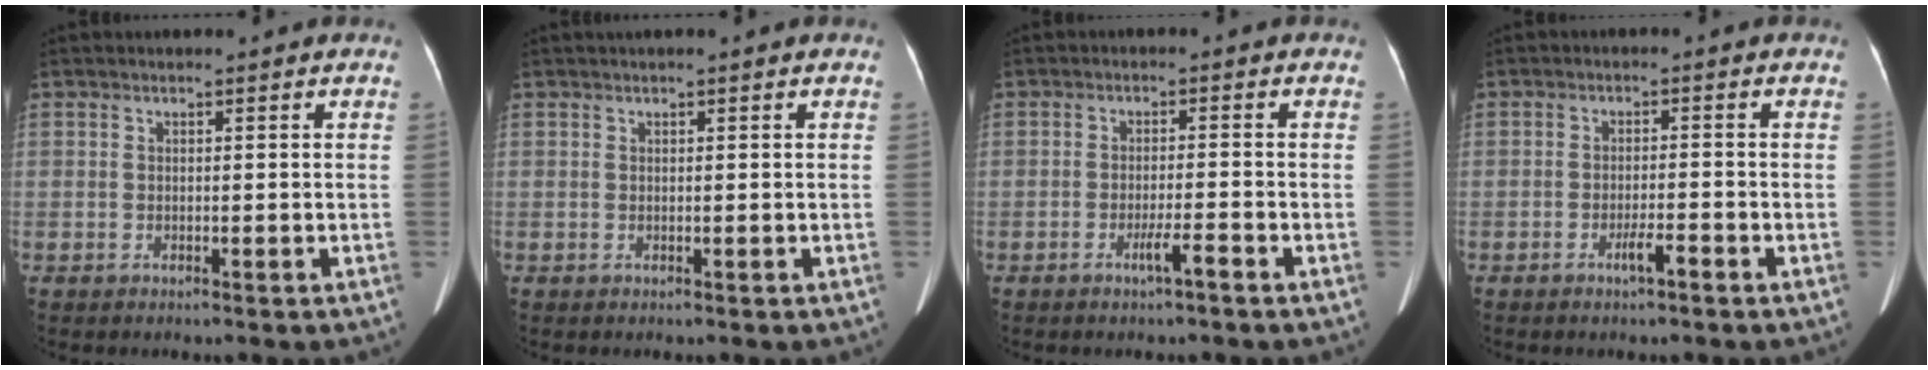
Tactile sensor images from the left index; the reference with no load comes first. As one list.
[{"total": 1.1, "force": [0.8, -0.1, 0.7], "torque": [-0.009, 0.018, 0.016]}, {"total": 2.7, "force": [-1.8, -0.2, 2.0], "torque": [-0.038, -0.003, -0.031]}, {"total": 2.6, "force": [-1.7, 0.2, 1.9], "torque": [-0.034, -0.001, -0.029]}]